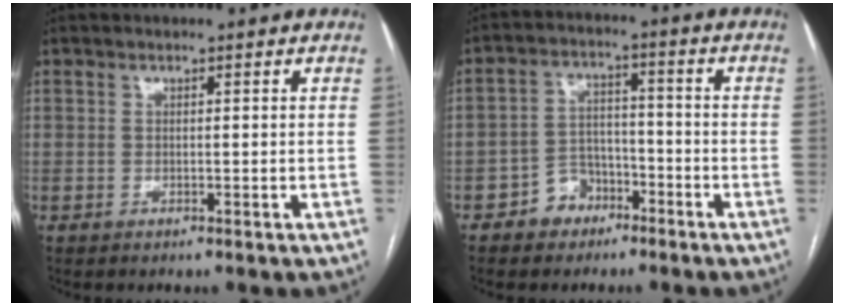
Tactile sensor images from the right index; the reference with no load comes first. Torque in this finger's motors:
{"motor_torque": [-0.27, -0.40, -0.56, -0.20]}